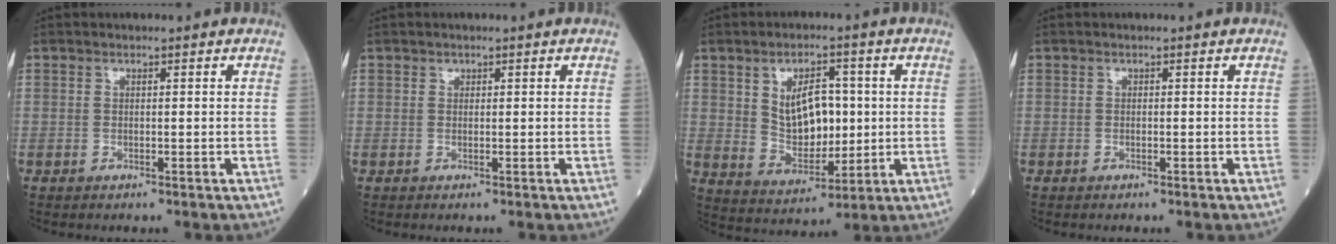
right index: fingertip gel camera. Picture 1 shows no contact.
{"total": 0.5, "force": [0.3, 0.4, 0.1], "torque": [0.002, -0.001, 0.002]}
{"total": 9.2, "force": [1.6, 5.0, 7.5], "torque": [-0.137, 0.004, 0.042]}
{"total": 0.0}